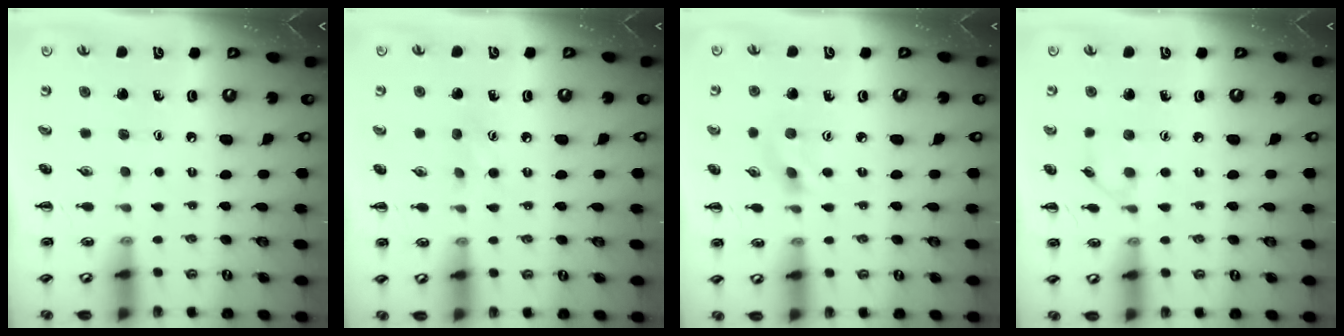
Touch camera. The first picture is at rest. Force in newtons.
{"total": 2.0, "press": 1.9, "slide": 0.6}
{"total": 1.6, "press": 1.5, "slide": 0.5}
{"total": 5.4, "press": 5.0, "slide": 2.0}